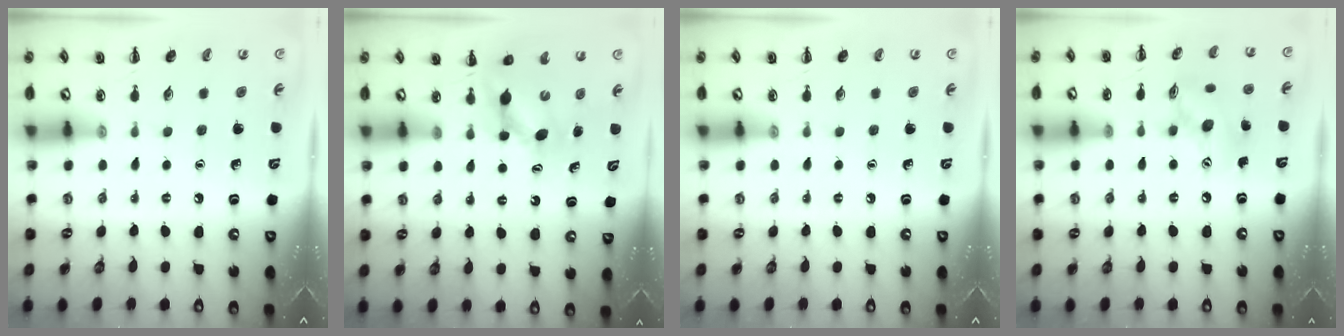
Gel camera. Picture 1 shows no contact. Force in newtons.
{"total": 5.4, "press": 5.3, "slide": 1.0}
{"total": 0.0}
{"total": 10.4, "press": 10.4, "slide": 1.0}